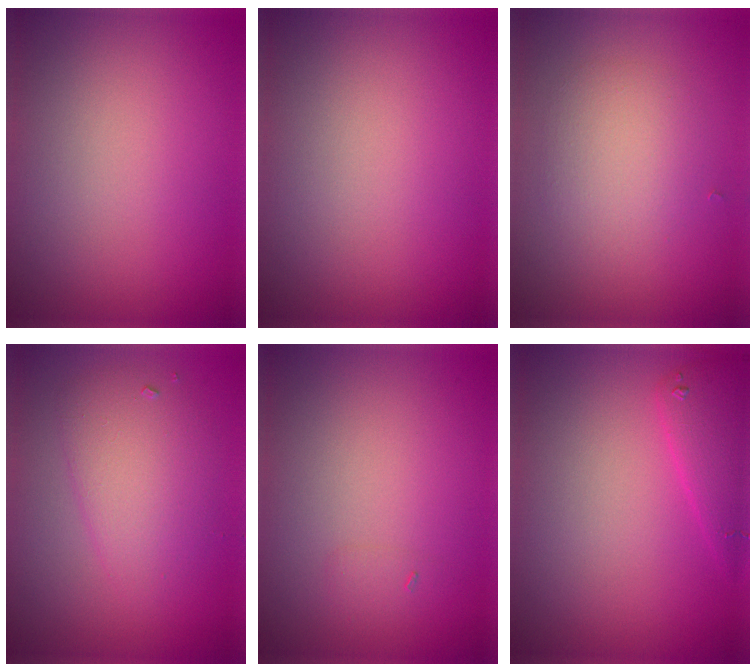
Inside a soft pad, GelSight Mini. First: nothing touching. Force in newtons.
{"total": 0.0}
{"total": 3.0, "press": 3.0, "slide": 0.1}
{"total": 3.9, "press": 3.9, "slide": 0.1}
{"total": 0.6, "press": 0.6, "slide": 0.0}
{"total": 2.9, "press": 2.9, "slide": 0.2}